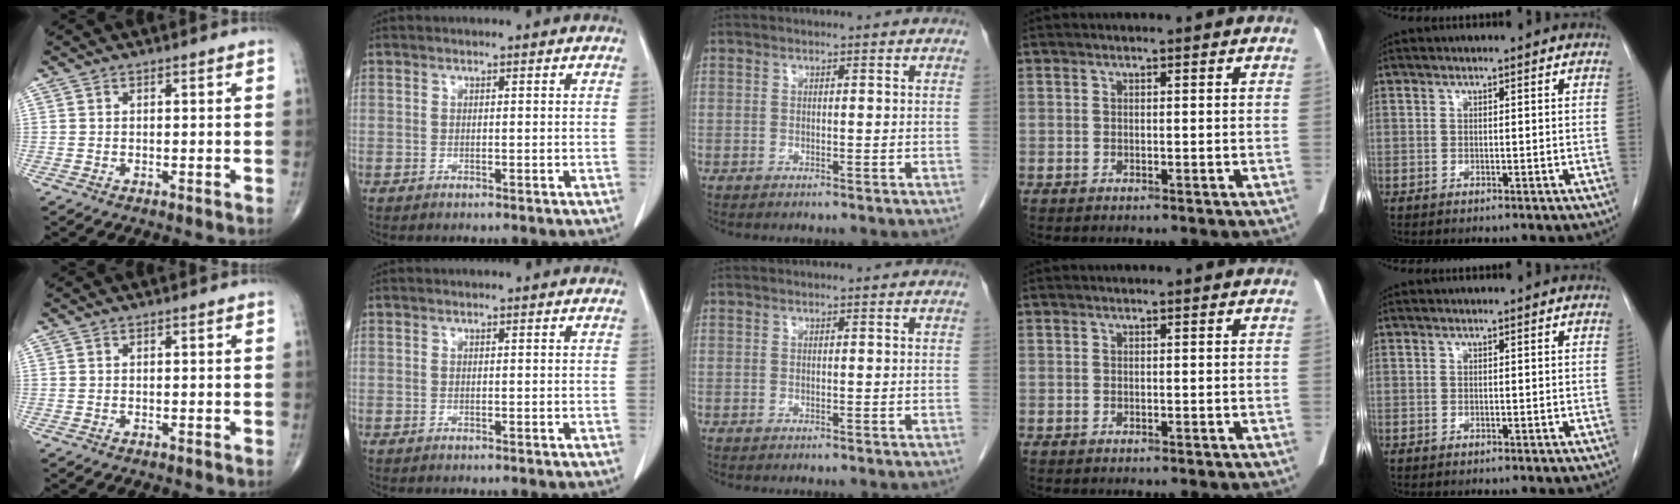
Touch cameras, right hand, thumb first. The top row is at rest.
{}